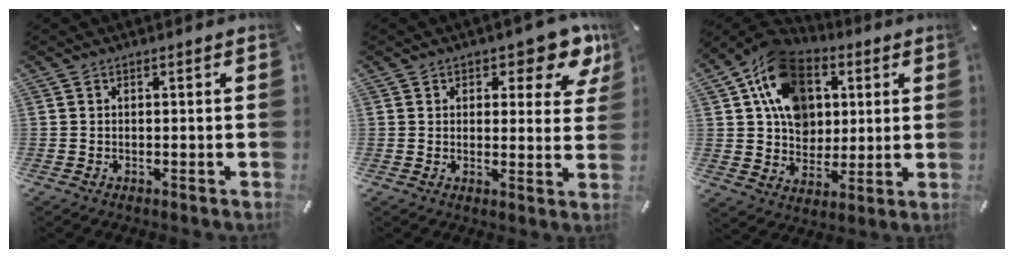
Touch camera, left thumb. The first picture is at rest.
{"total": 8.1, "force": [5.2, 4.3, 4.4], "torque": [-0.038, -0.034, 0.084]}
{"total": 15.4, "force": [5.0, 12.7, 7.3], "torque": [-0.136, -0.017, 0.098]}